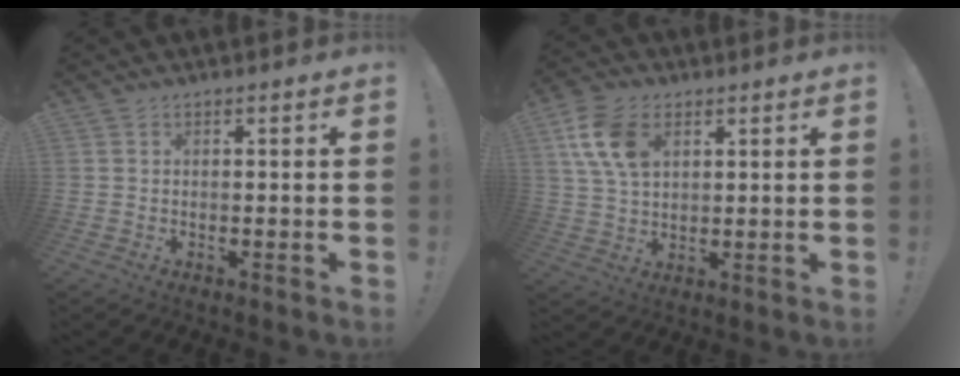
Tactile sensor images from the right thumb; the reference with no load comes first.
{"total": 12.1, "force": [4.6, 7.8, 8.0], "torque": [-0.160, -0.005, 0.088]}